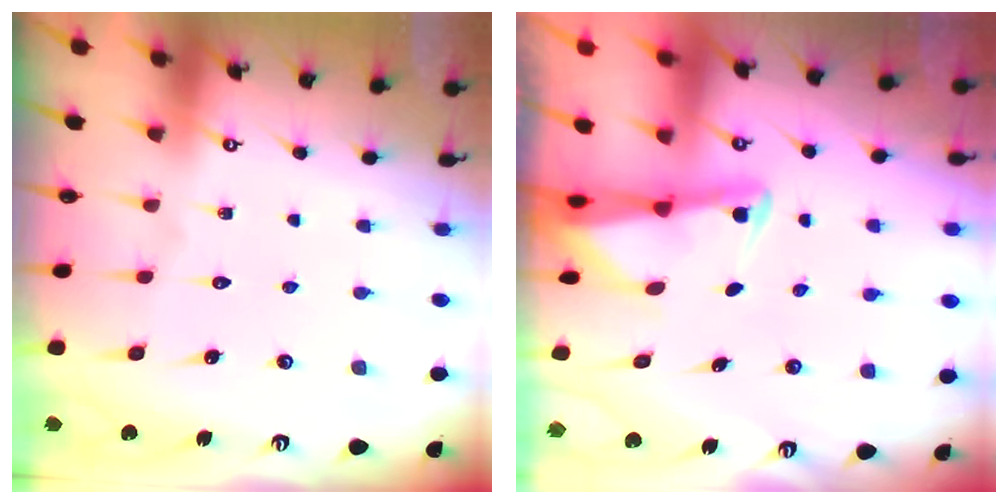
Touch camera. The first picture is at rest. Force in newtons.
{"total": 2.3, "press": 2.3, "slide": 0.4}